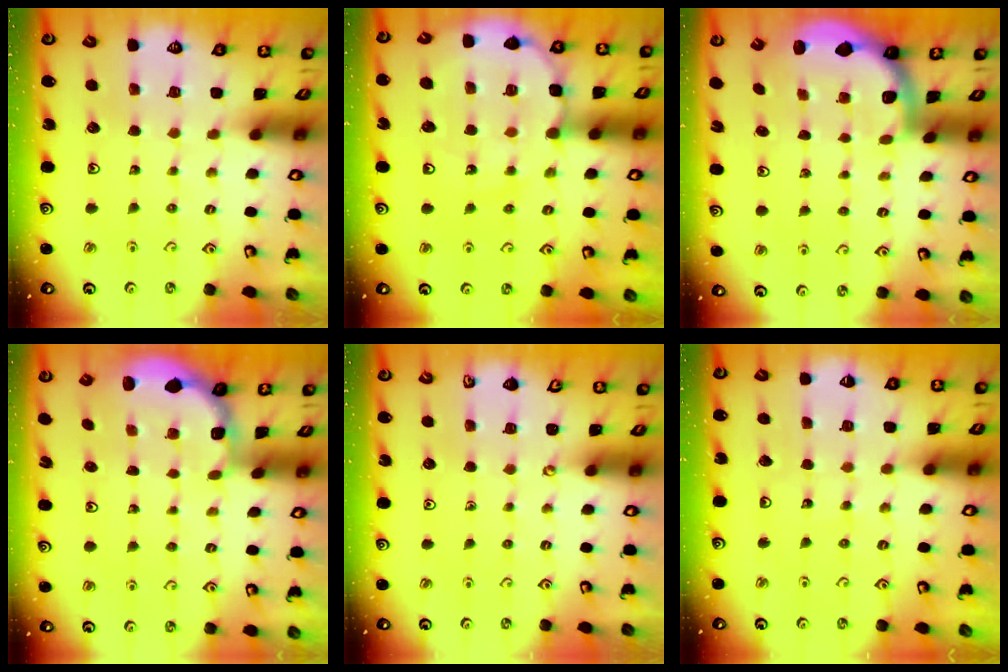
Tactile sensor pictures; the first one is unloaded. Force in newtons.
{"total": 12.5, "press": 12.0, "slide": 3.3}
{"total": 2.0, "press": 1.9, "slide": 0.5}
{"total": 1.8, "press": 1.6, "slide": 0.8}
{"total": 0.0}
{"total": 2.9, "press": 2.9, "slide": 0.4}